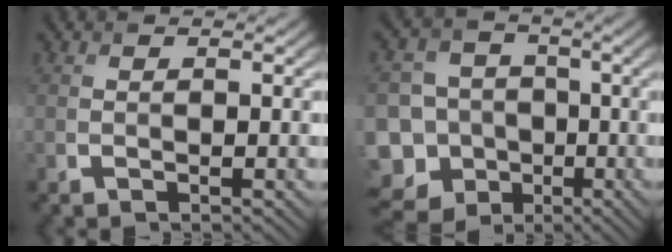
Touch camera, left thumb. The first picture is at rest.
{"total": 16.3, "force": [-8.9, 13.0, 4.3], "torque": [-0.146, -0.036, -0.148]}